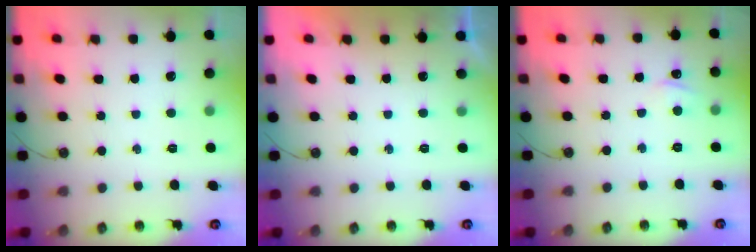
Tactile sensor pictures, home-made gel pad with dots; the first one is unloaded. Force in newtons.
{"total": 0.0}
{"total": 2.4, "press": 2.4, "slide": 0.4}